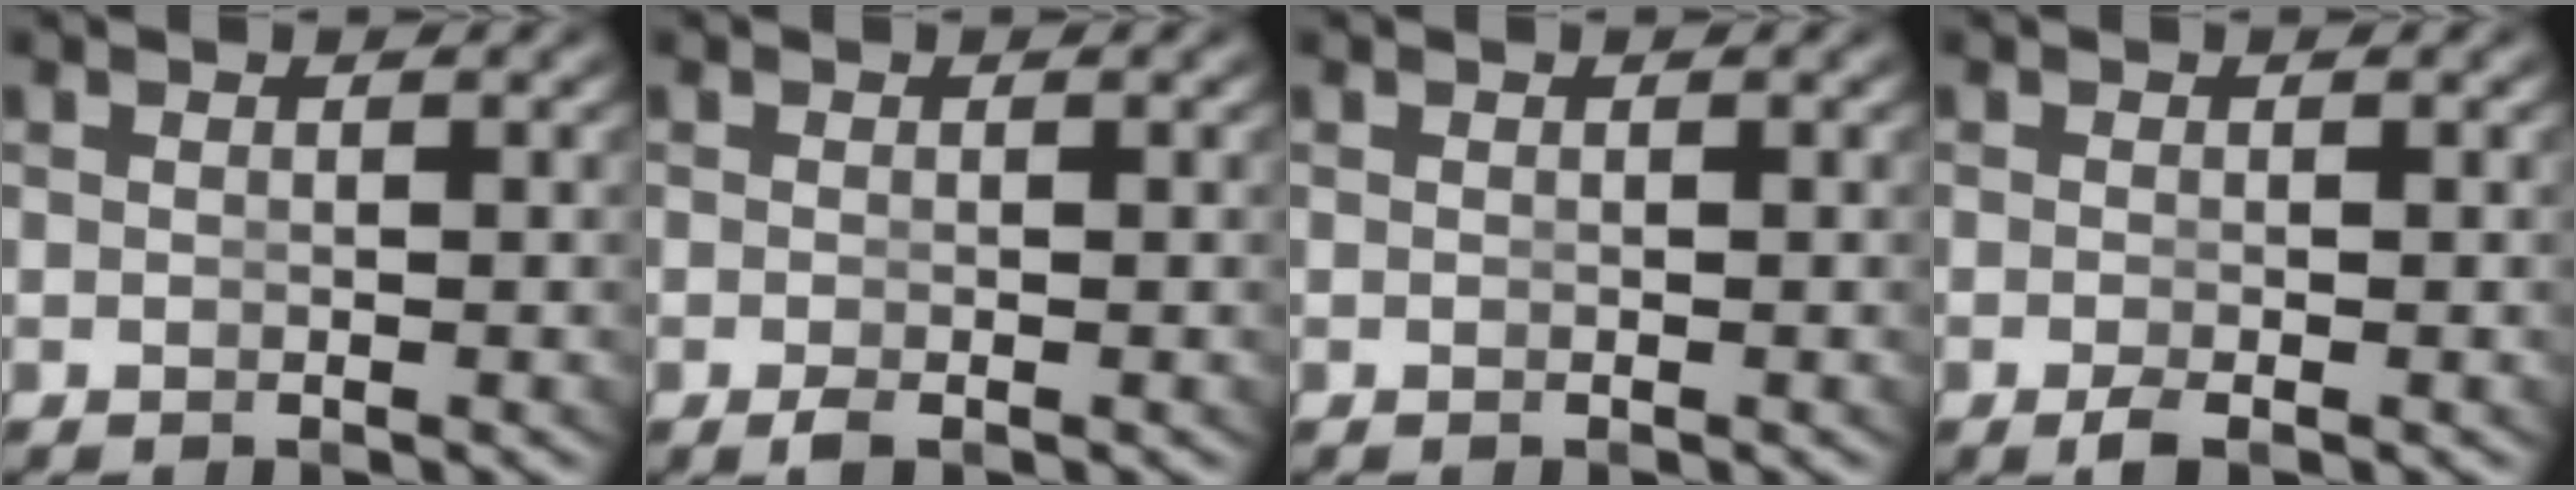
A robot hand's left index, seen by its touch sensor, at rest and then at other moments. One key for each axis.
{"total": 1.0, "fx": -0.8, "fy": 0.2, "fz": 0.5, "tx": -0.016, "ty": -0.007, "tz": -0.011}
{"total": 0.0}
{"total": 1.4, "fx": -1.1, "fy": 0.2, "fz": 0.8, "tx": -0.021, "ty": -0.010, "tz": -0.015}